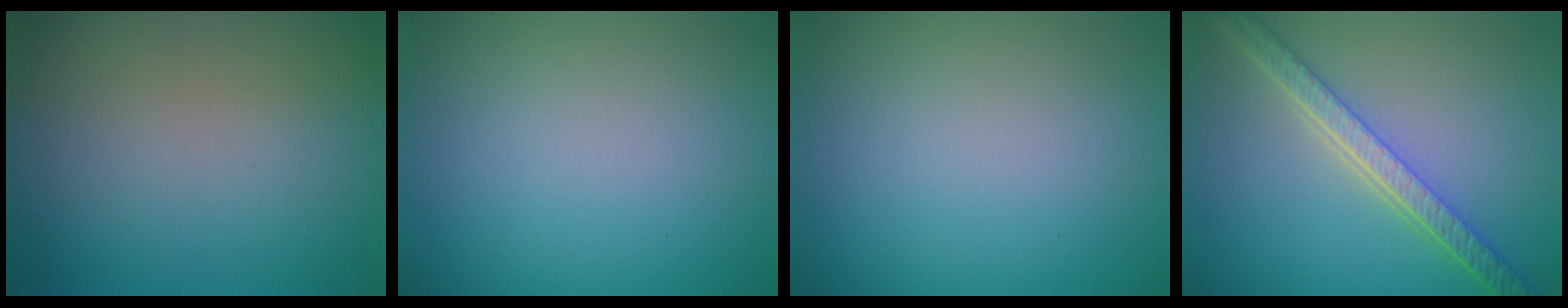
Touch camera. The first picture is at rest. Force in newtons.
{"total": 0.0}
{"total": 0.0}
{"total": 5.6, "press": 4.3, "slide": 3.6}